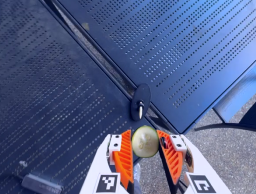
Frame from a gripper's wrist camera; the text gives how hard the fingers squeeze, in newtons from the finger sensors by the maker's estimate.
{"total": 7.2, "left": 6.7, "right": 7.7}